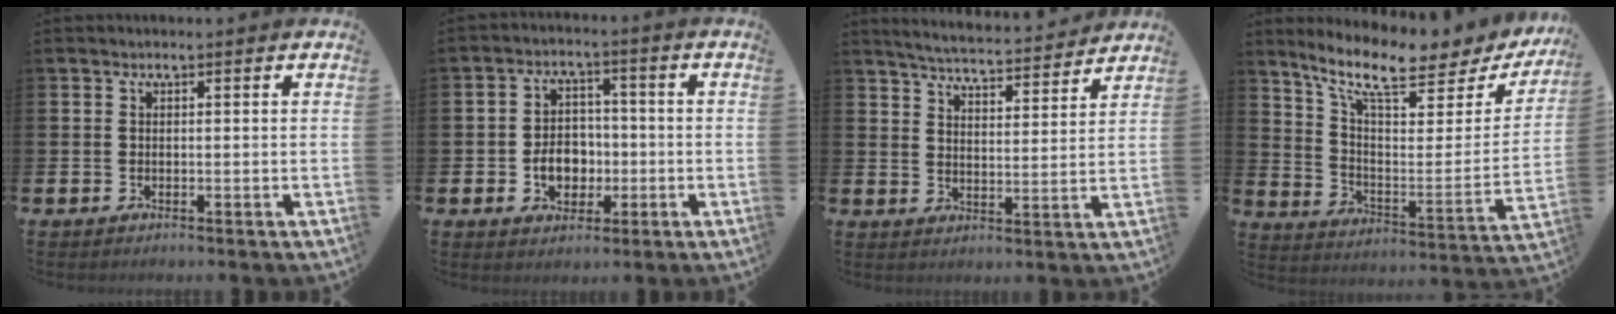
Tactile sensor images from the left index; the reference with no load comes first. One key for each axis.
{"total": 5.2, "fx": -1.2, "fy": 4.1, "fz": 3.0, "tx": -0.043, "ty": 0.003, "tz": -0.029}
{"total": 5.4, "fx": 5.3, "fy": 0.2, "fz": 0.8, "tx": -0.033, "ty": -0.042, "tz": 0.091}
{"total": 10.5, "fx": 8.8, "fy": 2.2, "fz": 5.3, "tx": -0.123, "ty": -0.065, "tz": 0.145}